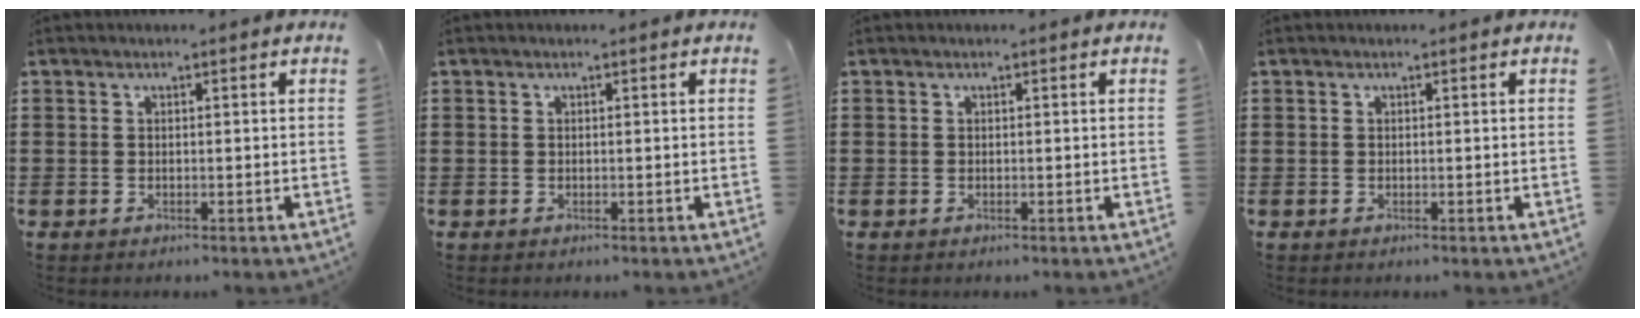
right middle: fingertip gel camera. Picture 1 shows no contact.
{"total": 0.0}
{"total": 0.0}
{"total": 0.0}